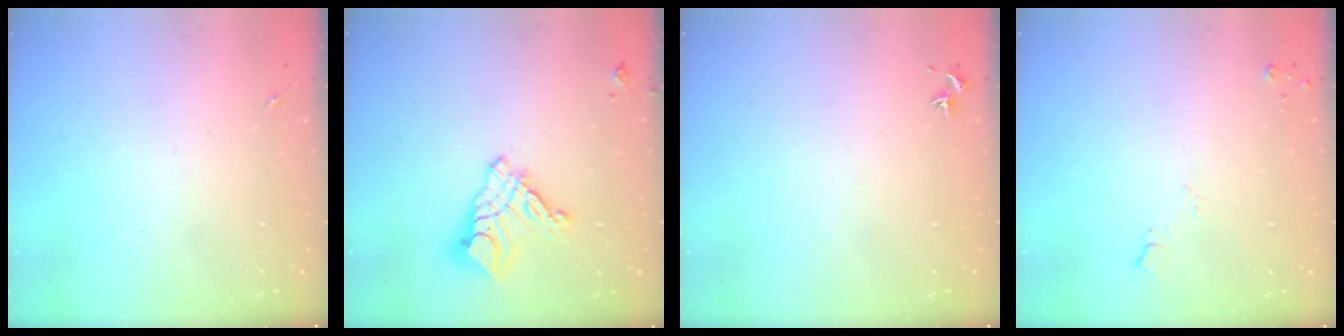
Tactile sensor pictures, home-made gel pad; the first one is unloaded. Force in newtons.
{"total": 12.6, "press": 12.5, "slide": 1.1}
{"total": 0.7, "press": 0.5, "slide": 0.4}
{"total": 5.7, "press": 5.6, "slide": 0.7}